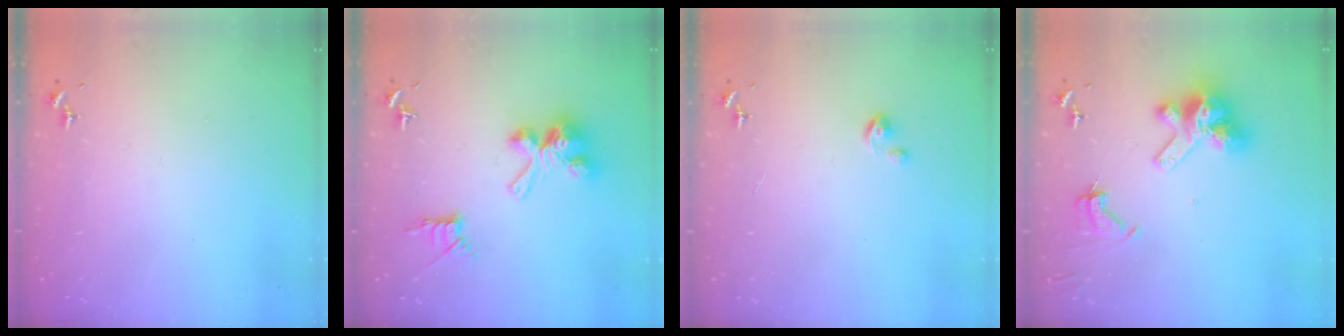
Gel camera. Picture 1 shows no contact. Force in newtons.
{"total": 13.9, "press": 13.9, "slide": 0.3}
{"total": 3.3, "press": 3.3, "slide": 0.2}
{"total": 13.3, "press": 13.2, "slide": 1.5}